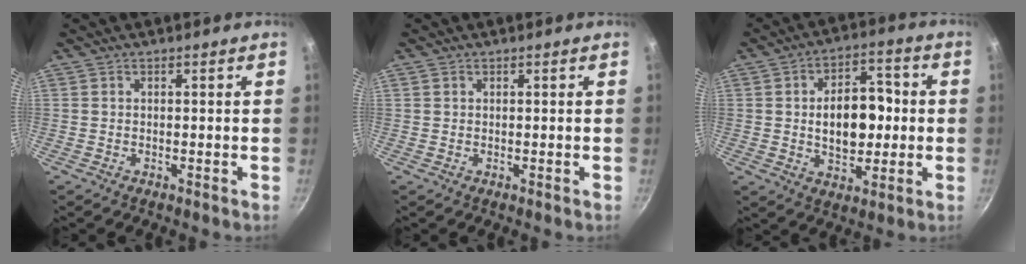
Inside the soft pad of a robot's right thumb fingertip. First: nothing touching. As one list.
[{"total": 0.6, "force": [0.3, 0.5, 0.2], "torque": [-0.002, 0.002, 0.003]}, {"total": 13.0, "force": [0.1, 8.3, 10.1], "torque": [-0.113, 0.015, 0.000]}]